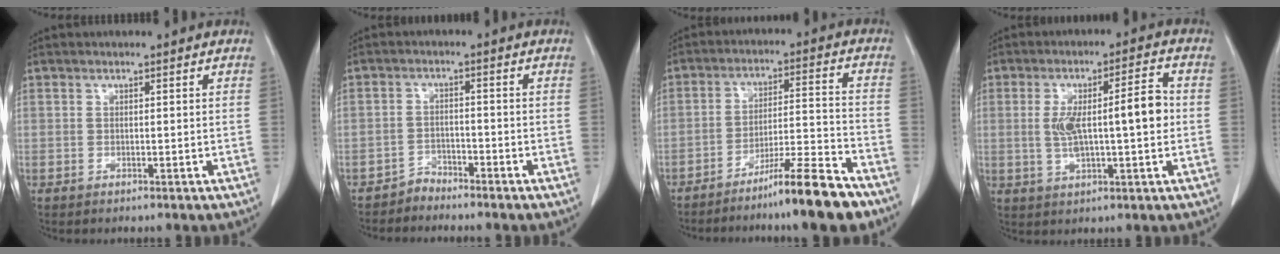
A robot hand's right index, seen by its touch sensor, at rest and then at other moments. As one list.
[{"total": 2.2, "force": [-2.1, 0.3, -0.6], "torque": [0.018, -0.004, -0.040]}, {"total": 11.3, "force": [-8.8, -0.5, 7.2], "torque": [-0.107, -0.001, -0.148]}, {"total": 9.9, "force": [0.1, 2.3, 9.7], "torque": [-0.166, 0.025, 0.007]}]